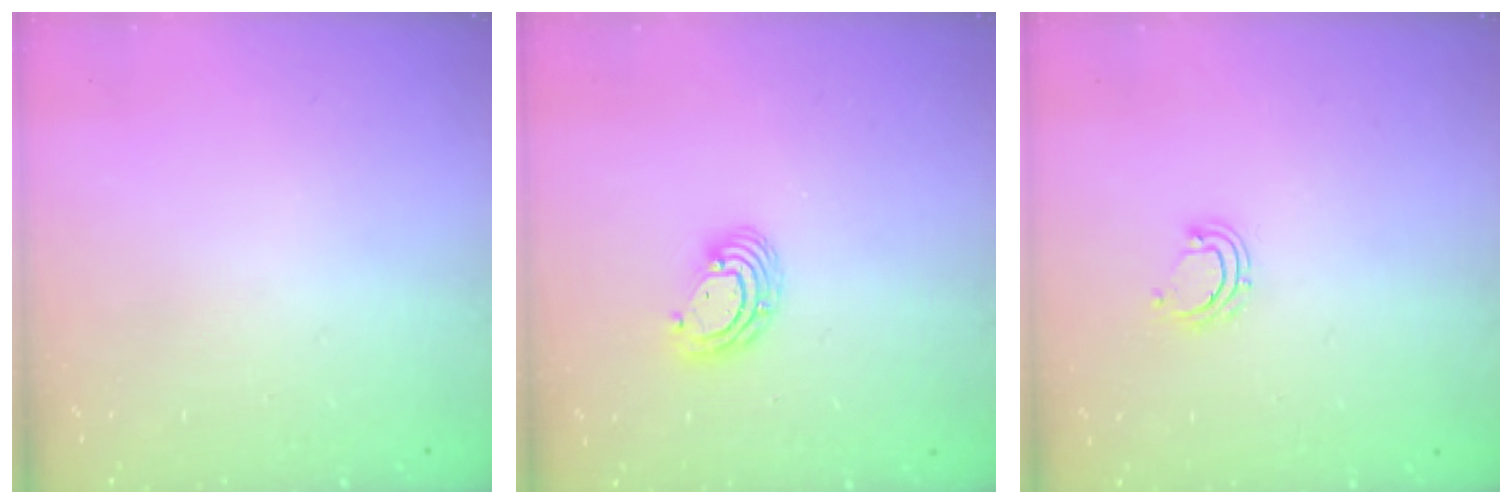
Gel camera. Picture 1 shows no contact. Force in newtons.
{"total": 5.8, "press": 5.8, "slide": 0.4}
{"total": 4.7, "press": 4.6, "slide": 0.3}